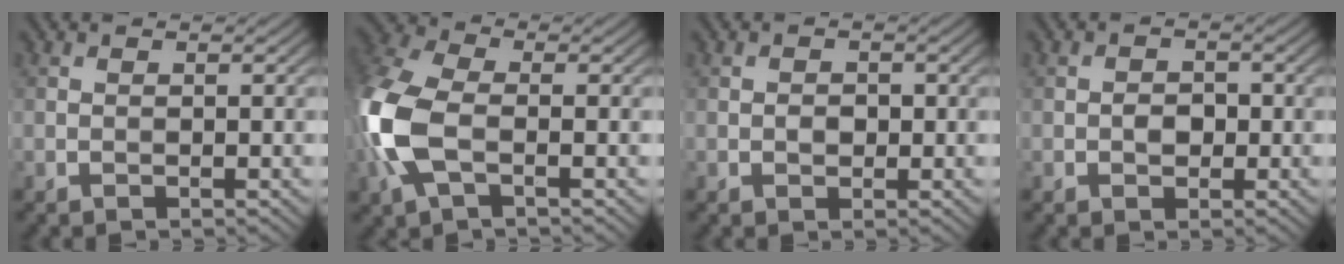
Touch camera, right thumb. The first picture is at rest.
{"total": 11.2, "force": [-2.0, 6.3, 9.0], "torque": [-0.263, -0.004, -0.051]}
{"total": 1.4, "force": [-0.2, 1.2, 0.8], "torque": [-0.016, -0.006, -0.006]}
{"total": 1.9, "force": [-0.4, 1.6, 1.0], "torque": [-0.021, -0.003, -0.009]}